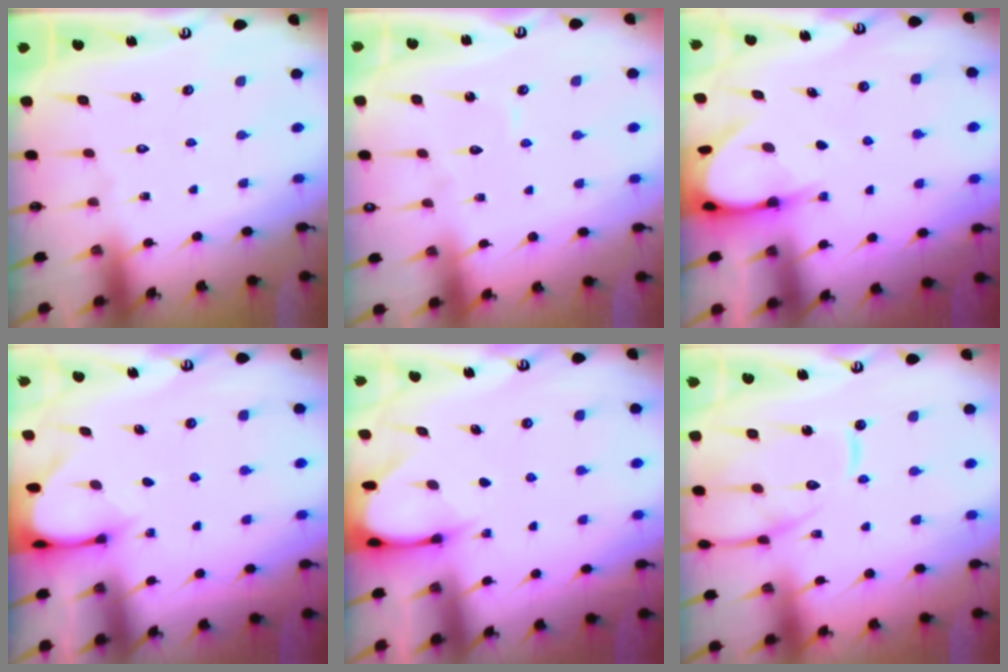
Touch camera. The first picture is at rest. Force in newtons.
{"total": 3.8, "press": 3.8, "slide": 0.1}
{"total": 5.4, "press": 5.4, "slide": 0.5}
{"total": 3.2, "press": 3.2, "slide": 0.3}
{"total": 3.4, "press": 3.4, "slide": 0.3}
{"total": 12.5, "press": 12.5, "slide": 1.2}